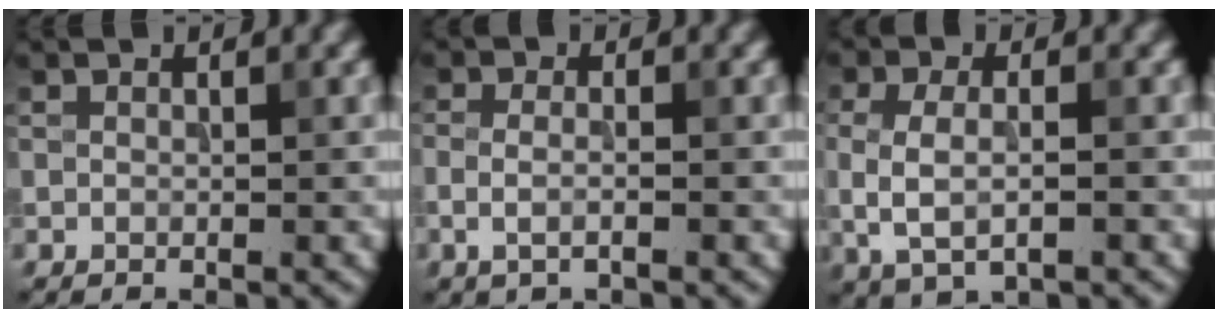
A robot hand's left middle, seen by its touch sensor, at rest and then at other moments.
{"total": 1.7, "force": [-0.5, 0.7, 1.5], "torque": [-0.034, -0.004, -0.014]}
{"total": 3.7, "force": [-0.4, 1.9, 3.2], "torque": [-0.076, -0.007, -0.008]}